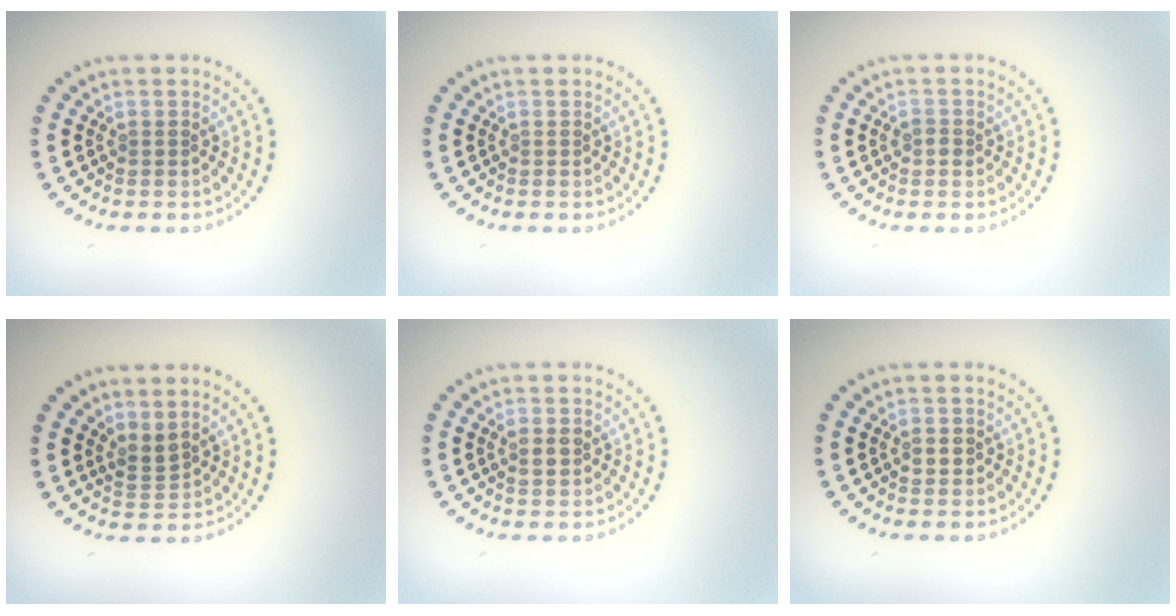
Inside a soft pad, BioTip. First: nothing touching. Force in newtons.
{"total": 0.0}
{"total": 0.9, "press": 0.9, "slide": 0.2}
{"total": 1.8, "press": 1.3, "slide": 1.3}
{"total": 1.4, "press": 1.4, "slide": 0.2}
{"total": 1.0, "press": 0.9, "slide": 0.1}